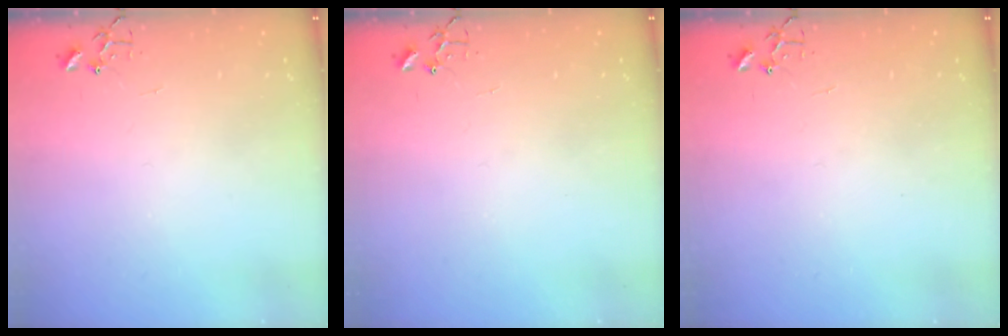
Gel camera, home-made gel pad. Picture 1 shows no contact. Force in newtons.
{"total": 0.0}
{"total": 0.0}